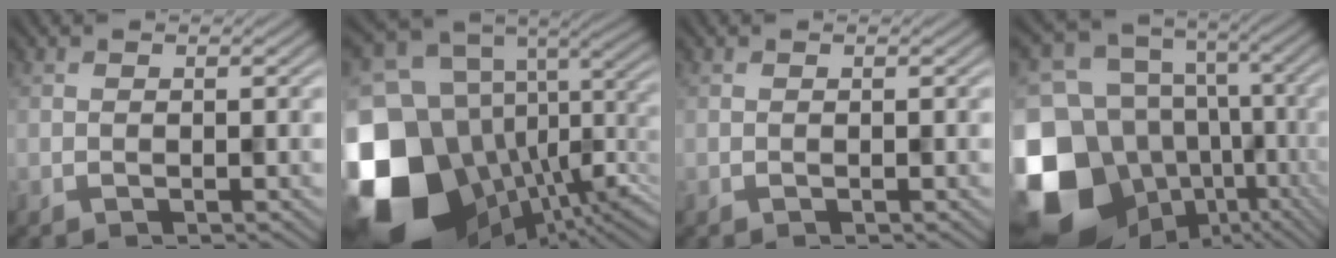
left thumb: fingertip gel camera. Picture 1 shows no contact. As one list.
[{"total": 19.0, "force": [-5.4, 13.0, 12.8], "torque": [-0.301, -0.035, -0.053]}, {"total": 0.0}, {"total": 19.0, "force": [-6.6, 15.0, 9.6], "torque": [-0.270, -0.024, -0.079]}]